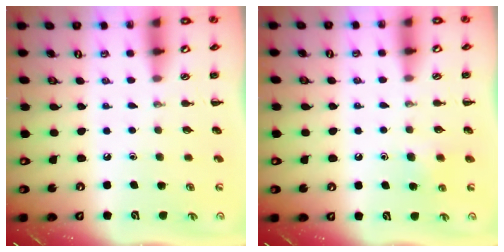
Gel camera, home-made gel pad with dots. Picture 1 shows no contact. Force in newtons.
{"total": 3.6, "press": 3.3, "slide": 1.4}